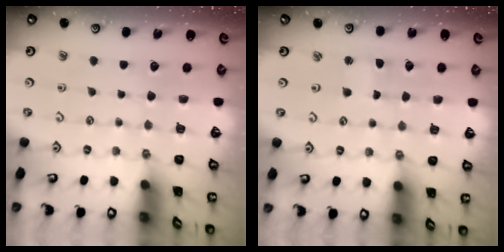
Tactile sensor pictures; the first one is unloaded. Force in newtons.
{"total": 2.1, "press": 2.0, "slide": 0.3}